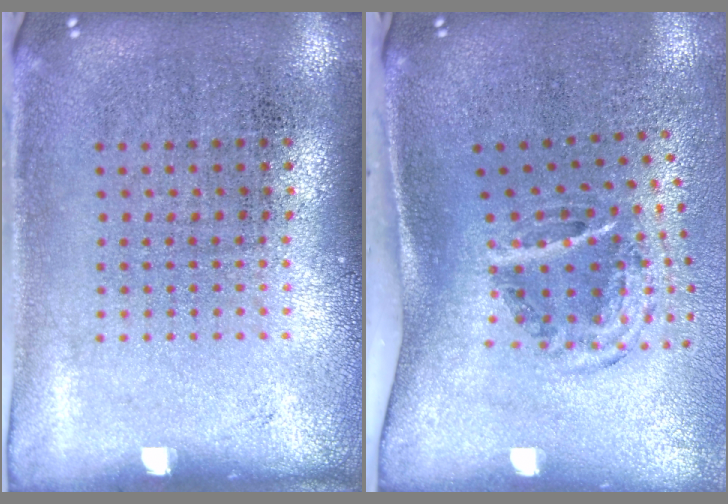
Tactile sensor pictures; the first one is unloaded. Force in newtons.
{"total": 2.1, "press": 1.2, "slide": 1.7}